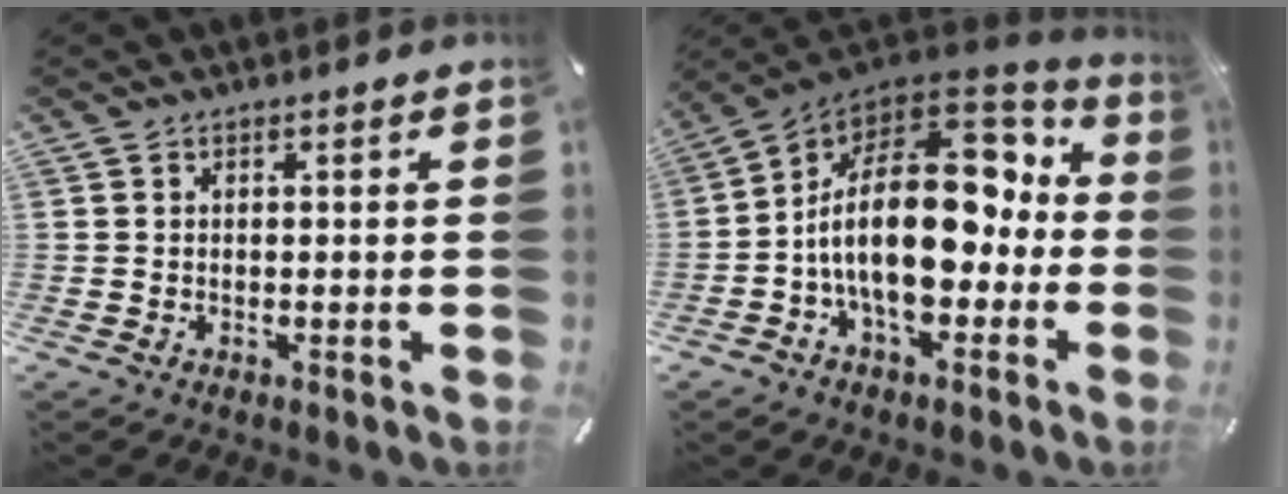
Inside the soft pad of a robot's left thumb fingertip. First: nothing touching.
{"total": 24.3, "force": [0.4, 13.7, 20.1], "torque": [-0.362, -0.002, 0.012]}